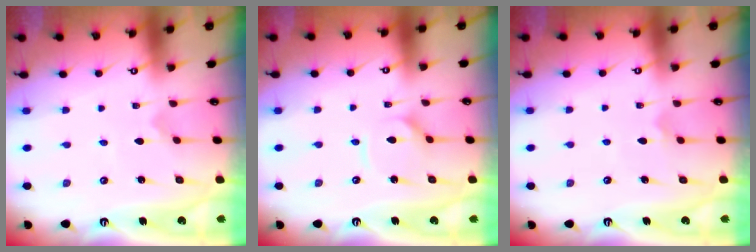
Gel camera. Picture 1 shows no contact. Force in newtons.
{"total": 2.9, "press": 2.9, "slide": 0.4}
{"total": 5.1, "press": 5.1, "slide": 0.6}